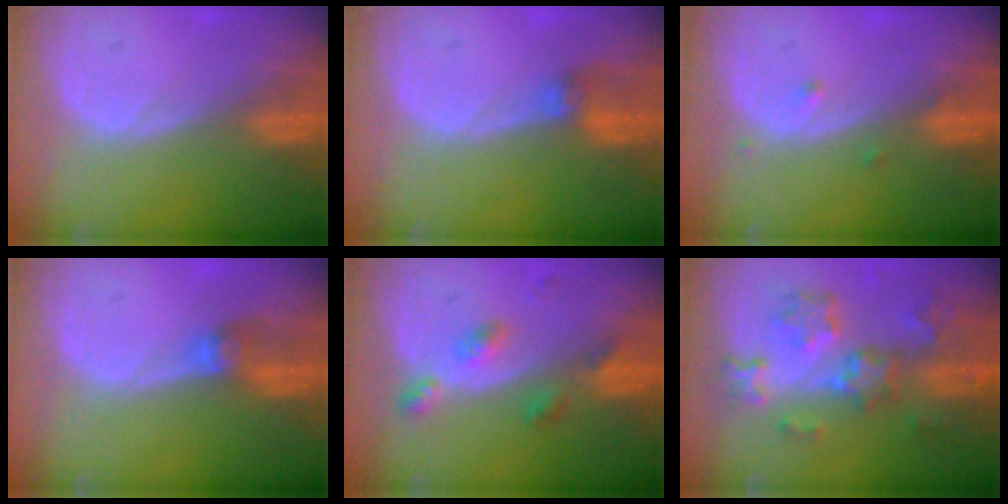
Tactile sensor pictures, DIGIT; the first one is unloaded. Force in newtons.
{"total": 2.8, "press": 2.6, "slide": 1.1}
{"total": 1.3, "press": 1.1, "slide": 0.7}
{"total": 2.7, "press": 2.7, "slide": 0.3}
{"total": 4.6, "press": 4.1, "slide": 1.9}
{"total": 9.2, "press": 8.1, "slide": 4.5}